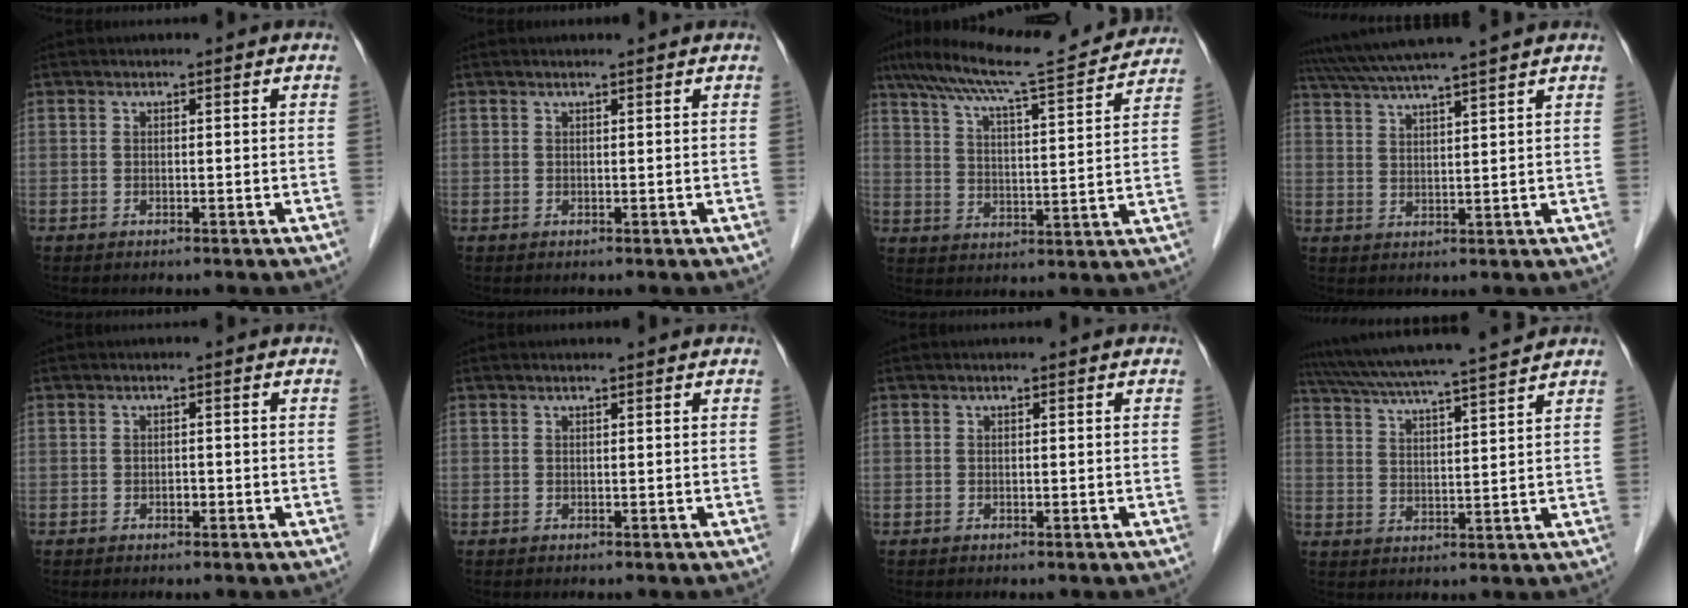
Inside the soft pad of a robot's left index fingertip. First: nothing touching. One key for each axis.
{"total": 1.4, "fx": 1.2, "fy": -0.1, "fz": 0.7, "tx": -0.011, "ty": 0.015, "tz": 0.021}
{"total": 18.2, "fx": 16.3, "fy": 0.5, "fz": 8.1, "tx": -0.142, "ty": 0.011, "tz": 0.237}
{"total": 11.0, "fx": 9.6, "fy": -1.4, "fz": 5.2, "tx": -0.094, "ty": 0.026, "tz": 0.149}
{"total": 0.8, "fx": -0.3, "fy": 0.5, "fz": 0.5, "tx": -0.008, "ty": 0.002, "tz": -0.007}
{"total": 0.9, "fx": 0.8, "fy": -0.1, "fz": 0.4, "tx": -0.008, "ty": 0.010, "tz": 0.016}
{"total": 0.0}
{"total": 14.9, "fx": 13.2, "fy": -0.8, "fz": 6.9, "tx": -0.128, "ty": 0.018, "tz": 0.200}